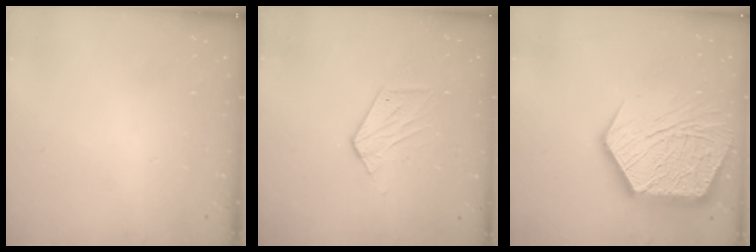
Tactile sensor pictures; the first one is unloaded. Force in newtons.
{"total": 6.4, "press": 6.3, "slide": 0.7}
{"total": 22.9, "press": 22.8, "slide": 2.3}